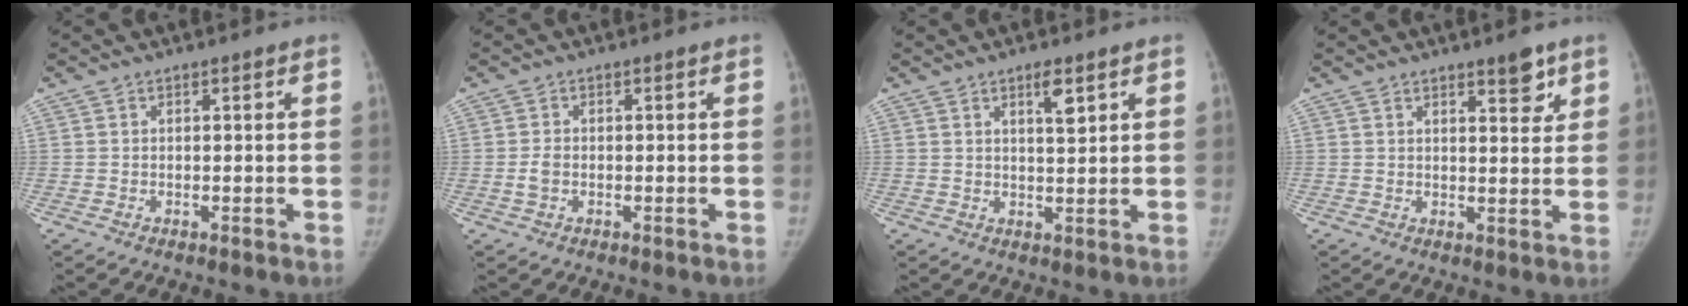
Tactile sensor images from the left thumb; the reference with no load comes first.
{"total": 2.0, "force": [-0.6, 1.4, 1.3], "torque": [-0.029, 0.006, -0.013]}
{"total": 3.7, "force": [2.0, 0.9, 2.9], "torque": [-0.041, -0.014, 0.033]}
{"total": 4.6, "force": [3.0, 1.5, 3.1], "torque": [-0.029, -0.020, 0.042]}